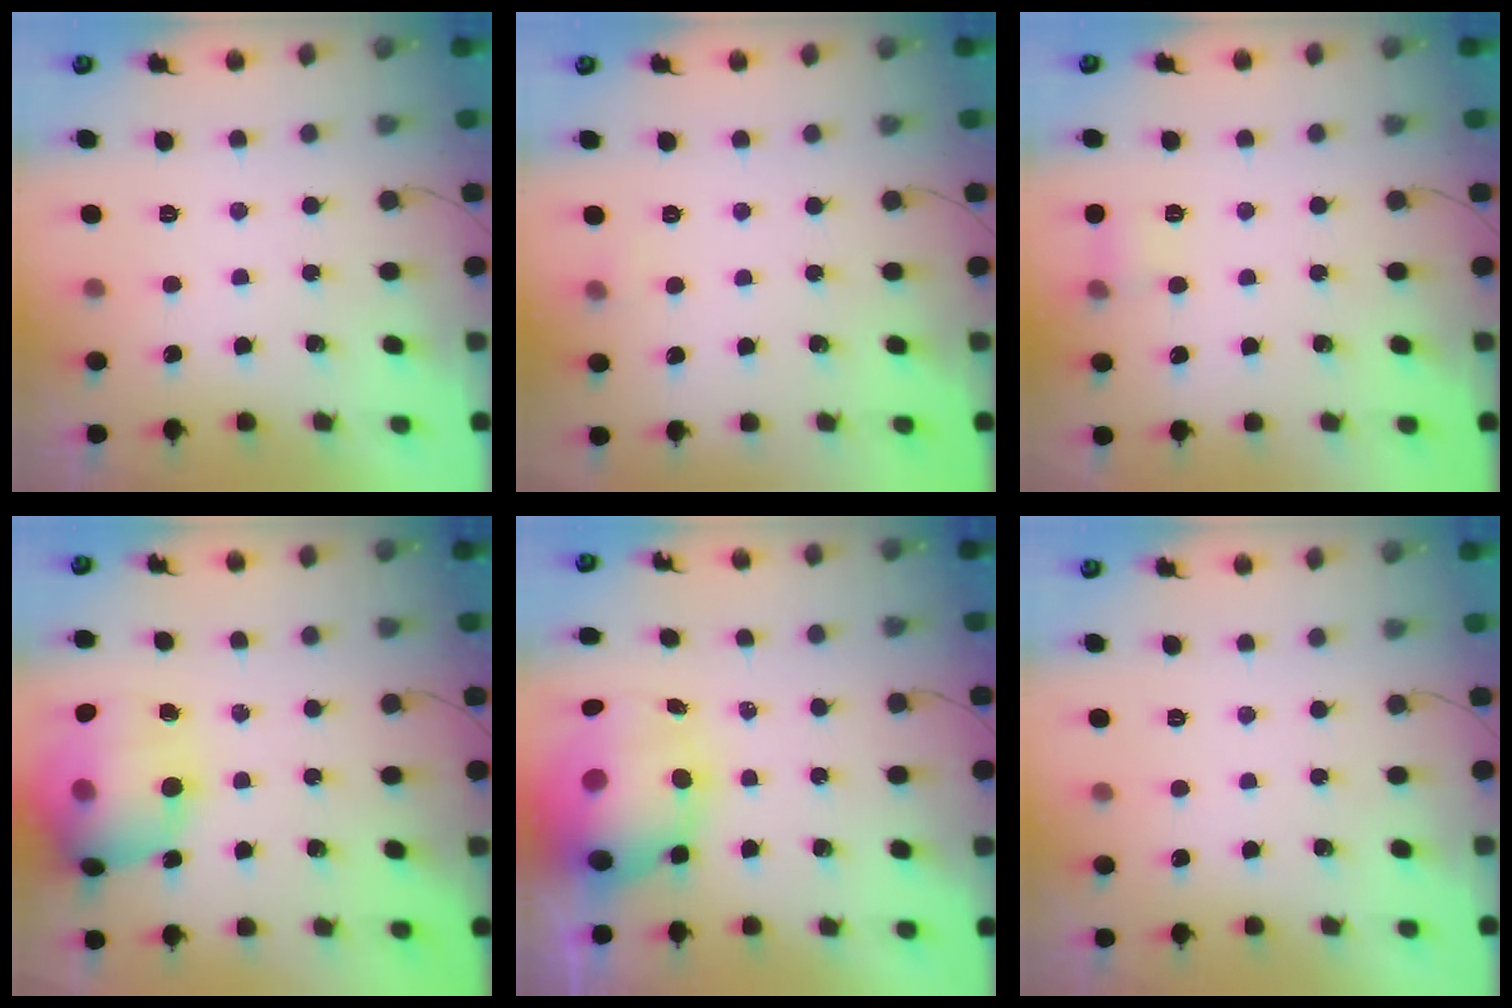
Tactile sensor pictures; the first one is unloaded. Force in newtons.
{"total": 3.9, "press": 2.7, "slide": 2.8}
{"total": 5.1, "press": 4.9, "slide": 1.4}
{"total": 20.4, "press": 19.9, "slide": 4.2}
{"total": 11.5, "press": 11.1, "slide": 3.0}
{"total": 0.0}